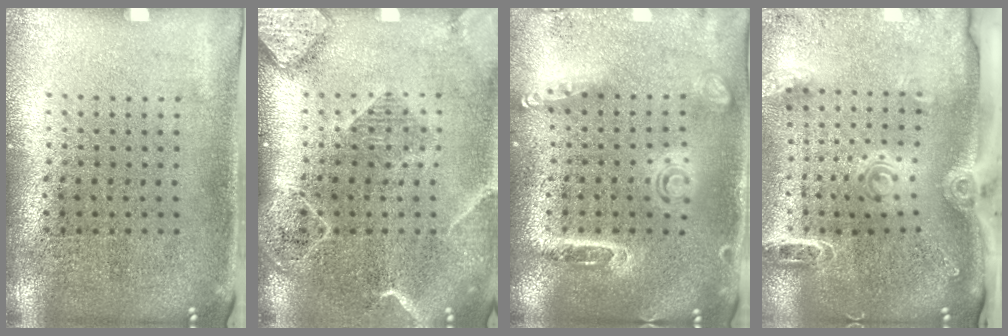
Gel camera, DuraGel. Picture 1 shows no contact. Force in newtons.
{"total": 2.2, "press": 1.9, "slide": 1.1}
{"total": 1.6, "press": 1.5, "slide": 0.6}
{"total": 2.2, "press": 1.8, "slide": 1.2}